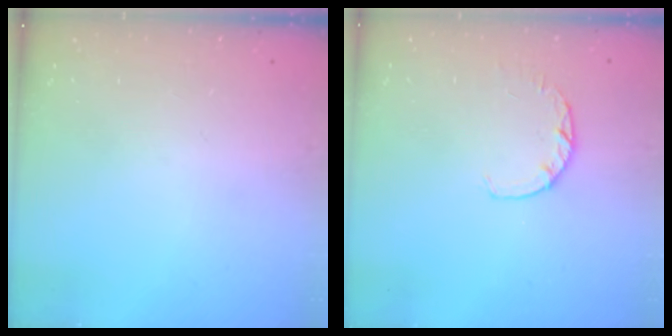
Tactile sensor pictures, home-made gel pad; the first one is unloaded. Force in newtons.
{"total": 2.8, "press": 2.7, "slide": 0.5}